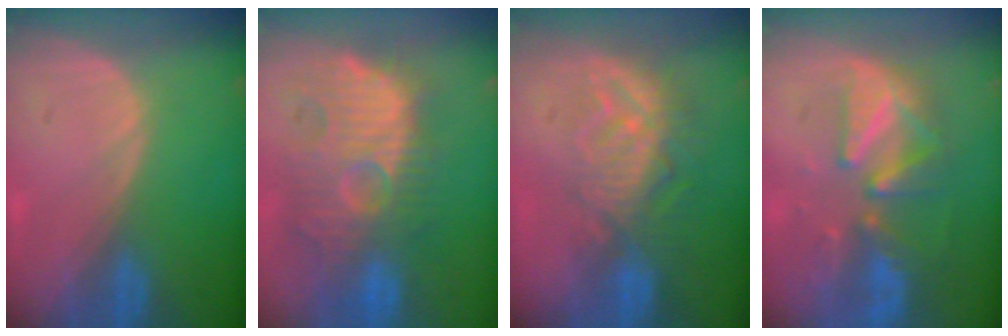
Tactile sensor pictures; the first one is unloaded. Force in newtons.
{"total": 12.4, "press": 12.0, "slide": 3.4}
{"total": 9.3, "press": 8.1, "slide": 4.5}
{"total": 9.0, "press": 8.4, "slide": 3.3}